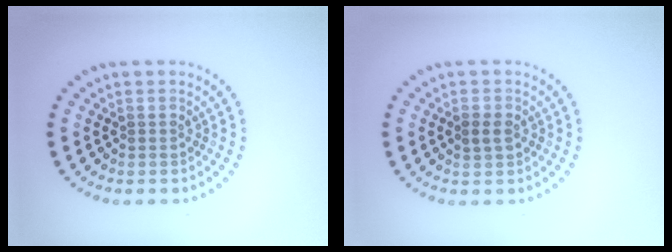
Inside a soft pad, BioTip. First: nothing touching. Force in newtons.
{"total": 1.6, "press": 1.6, "slide": 0.1}